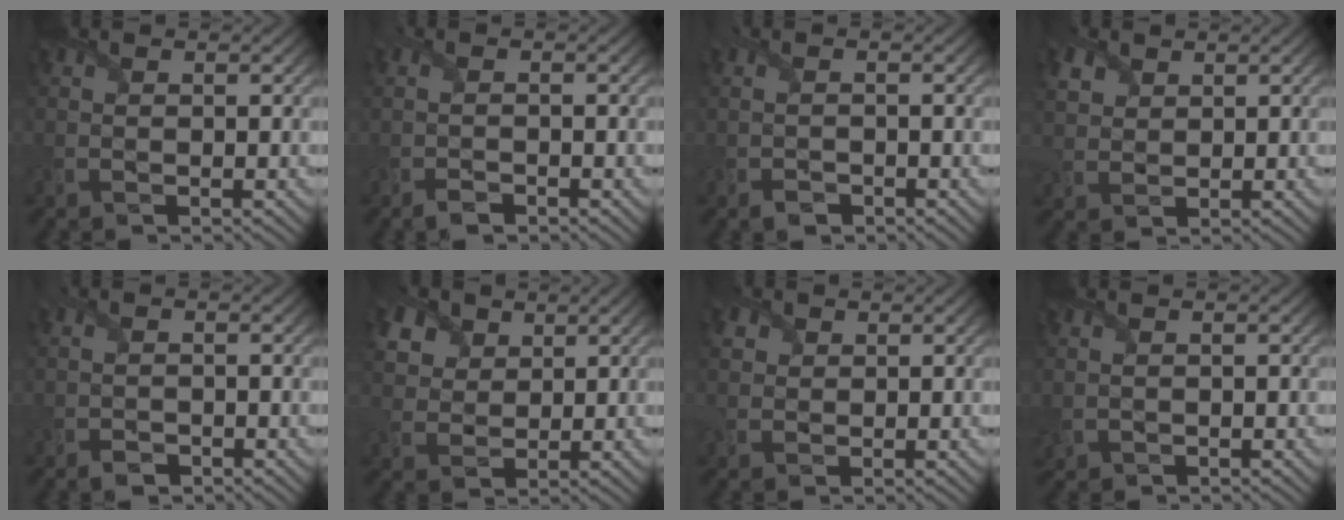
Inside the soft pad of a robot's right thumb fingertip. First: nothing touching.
{"total": 1.5, "force": [-1.3, 0.3, 0.6], "torque": [-0.017, -0.001, -0.028]}
{"total": 1.2, "force": [-1.1, 0.4, 0.2], "torque": [-0.008, -0.004, -0.025]}
{"total": 3.0, "force": [1.8, 2.2, 1.1], "torque": [-0.046, 0.005, 0.035]}
{"total": 1.3, "force": [-1.0, 0.7, 0.3], "torque": [-0.011, -0.005, -0.023]}
{"total": 6.2, "force": [3.7, 4.3, 2.7], "torque": [-0.112, 0.010, 0.070]}
{"total": 2.0, "force": [1.1, 1.6, 0.5], "torque": [-0.030, 0.005, 0.021]}
{"total": 0.8, "force": [0.5, 0.5, 0.4], "torque": [-0.021, 0.001, 0.013]}